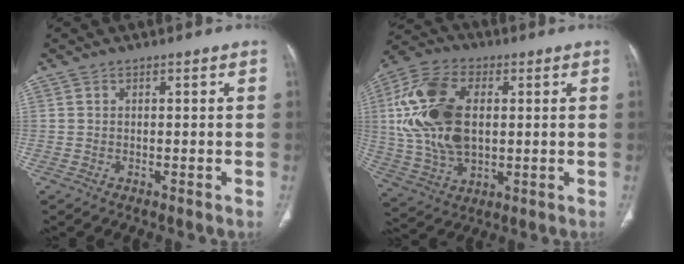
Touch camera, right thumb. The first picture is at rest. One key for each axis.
{"total": 18.5, "fx": 2.5, "fy": 11.2, "fz": 14.5, "tx": -0.296, "ty": 0.003, "tz": 0.048}